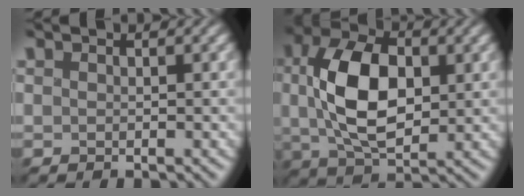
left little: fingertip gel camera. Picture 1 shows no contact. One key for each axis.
{"total": 9.4, "fx": 0.7, "fy": 5.5, "fz": 7.7, "tx": -0.154, "ty": 0.003, "tz": 0.006}